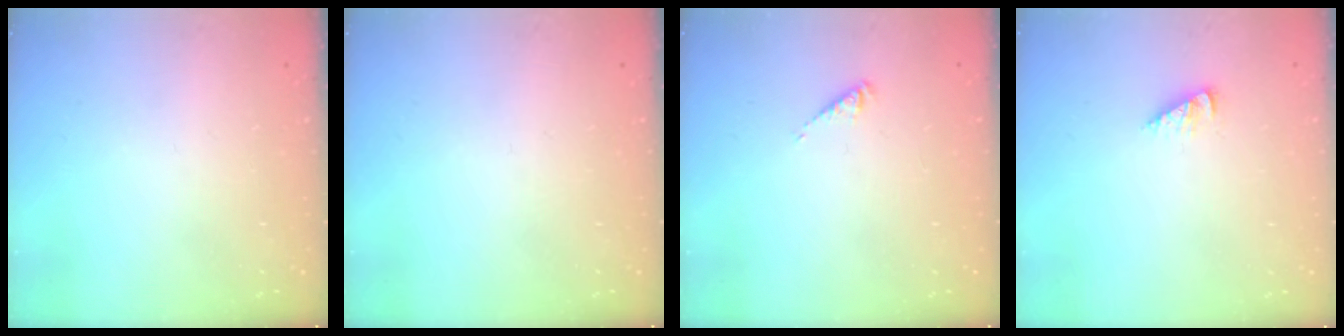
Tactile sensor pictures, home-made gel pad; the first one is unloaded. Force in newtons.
{"total": 0.0}
{"total": 1.1, "press": 1.0, "slide": 0.3}
{"total": 2.5, "press": 2.5, "slide": 0.1}